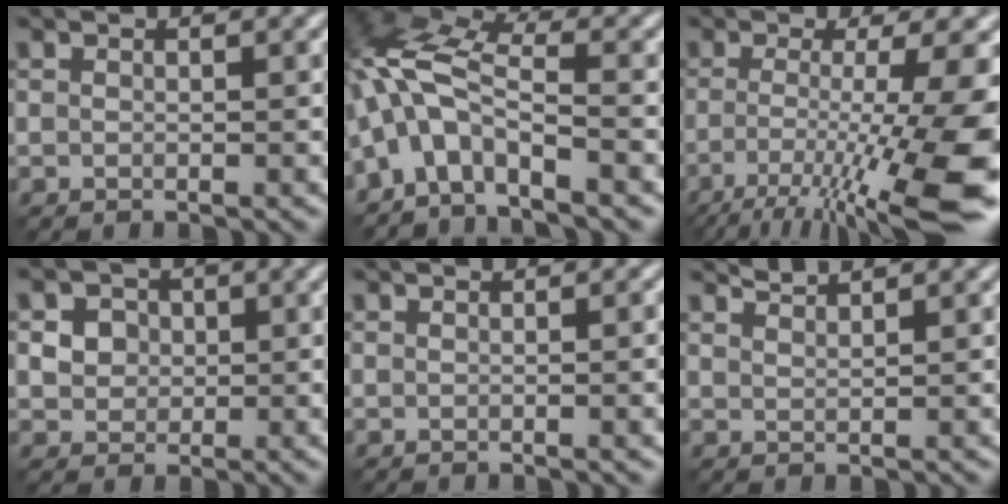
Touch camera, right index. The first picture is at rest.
{"total": 6.5, "force": [-3.2, 2.6, 5.0], "torque": [-0.097, 0.015, -0.075]}
{"total": 13.2, "force": [-5.4, 2.9, 11.7], "torque": [-0.192, -0.027, -0.086]}
{"total": 4.1, "force": [1.2, 3.5, 1.7], "torque": [-0.030, 0.013, 0.019]}
{"total": 2.8, "force": [-0.2, 0.9, 2.6], "torque": [-0.020, 0.005, -0.007]}
{"total": 1.3, "force": [1.3, 0.1, 0.4], "torque": [0.000, 0.001, 0.022]}